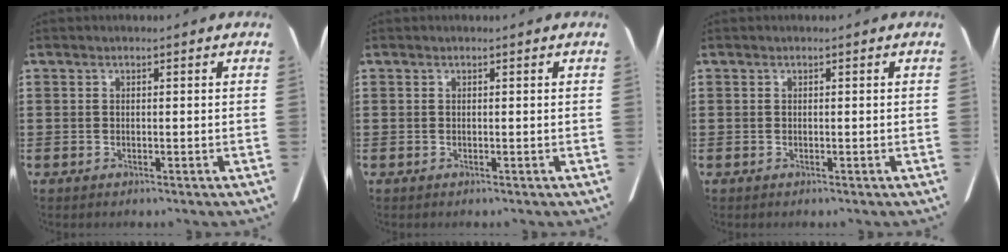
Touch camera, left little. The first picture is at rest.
{"total": 0.0}
{"total": 0.0}